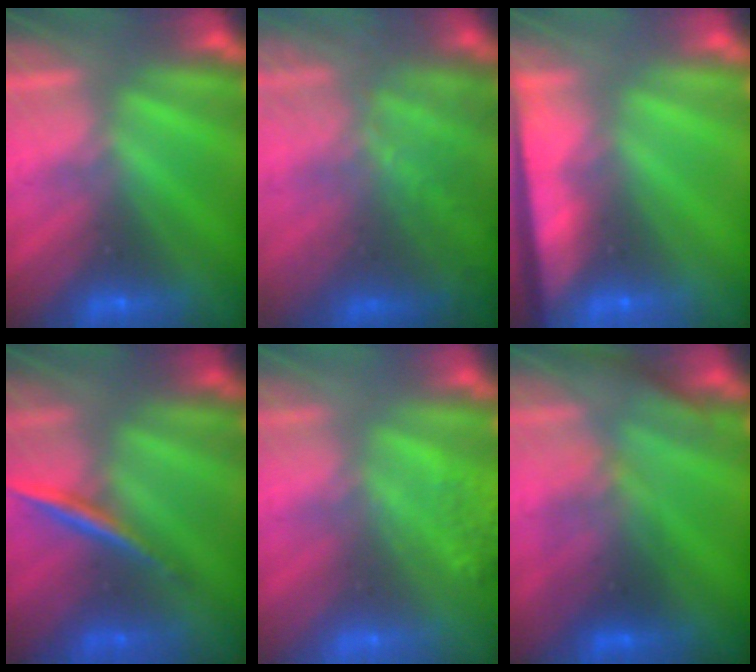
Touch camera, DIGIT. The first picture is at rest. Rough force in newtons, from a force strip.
{"total": 7.1}
{"total": 7.5}
{"total": 1.7}
{"total": 7.6}
{"total": 2.8}